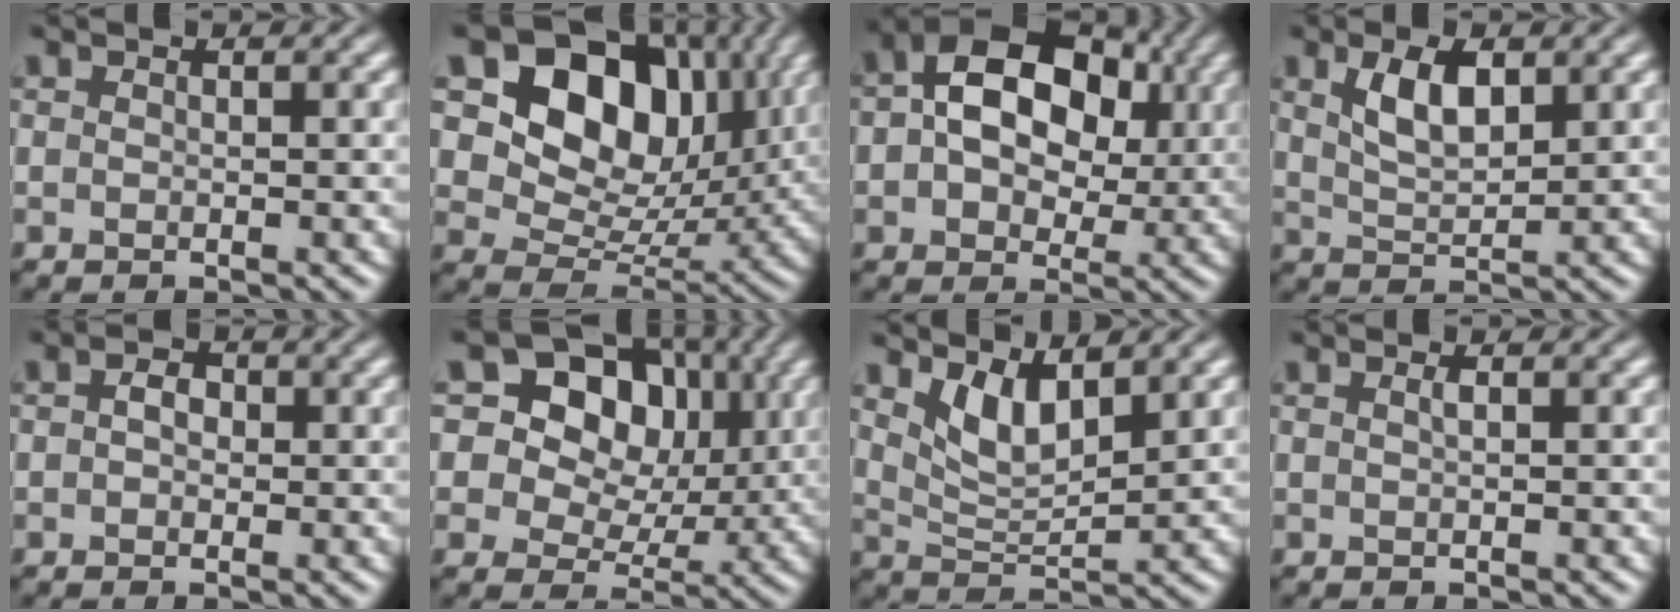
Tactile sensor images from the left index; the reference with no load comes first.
{"total": 13.1, "force": [4.4, 9.3, 8.1], "torque": [-0.130, 0.001, 0.074]}
{"total": 13.3, "force": [2.9, 9.1, 9.2], "torque": [-0.139, 0.043, 0.028]}
{"total": 4.1, "force": [1.9, 1.8, 3.1], "torque": [-0.066, 0.003, 0.037]}
{"total": 2.2, "force": [0.5, 1.7, 1.4], "torque": [-0.019, 0.003, -0.011]}
{"total": 13.7, "force": [5.2, 10.2, 7.5], "torque": [-0.128, 0.049, 0.068]}
{"total": 4.1, "force": [2.4, 1.6, 2.9], "torque": [-0.065, -0.010, 0.050]}
{"total": 0.8, "force": [0.3, 0.3, 0.7], "torque": [-0.009, 0.004, 0.003]}